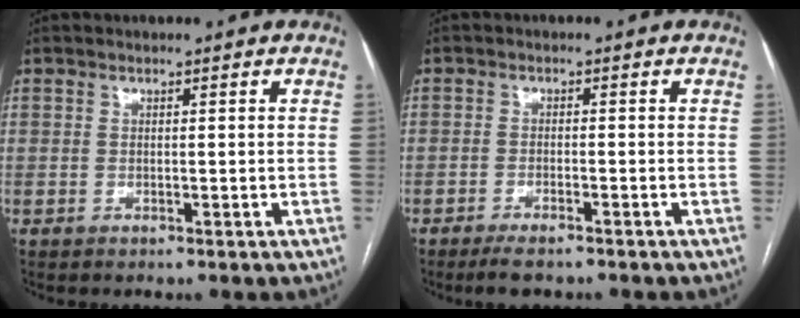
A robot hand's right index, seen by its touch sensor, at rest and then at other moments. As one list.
[{"total": 3.5, "force": [-2.8, 0.6, 2.1], "torque": [-0.036, -0.005, -0.047]}]